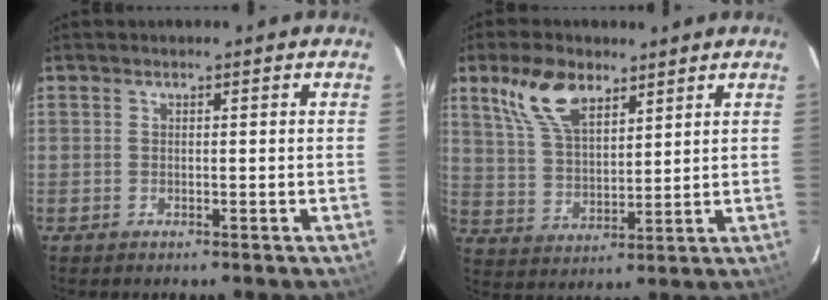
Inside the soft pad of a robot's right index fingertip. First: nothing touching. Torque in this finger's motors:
{"motor_torque": [0.84, 0.73, 0.19, 0.09]}